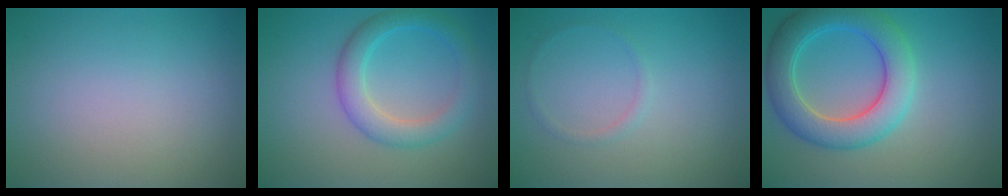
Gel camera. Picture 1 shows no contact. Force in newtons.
{"total": 3.7, "press": 3.7, "slide": 0.1}
{"total": 0.8, "press": 0.8, "slide": 0.1}
{"total": 6.4, "press": 6.4, "slide": 0.2}